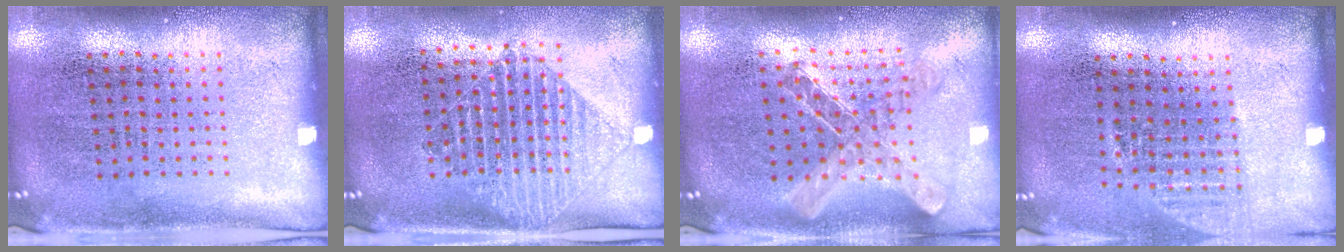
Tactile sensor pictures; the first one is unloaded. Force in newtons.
{"total": 1.4, "press": 1.3, "slide": 0.7}
{"total": 0.9, "press": 0.9, "slide": 0.1}
{"total": 1.1, "press": 1.0, "slide": 0.4}